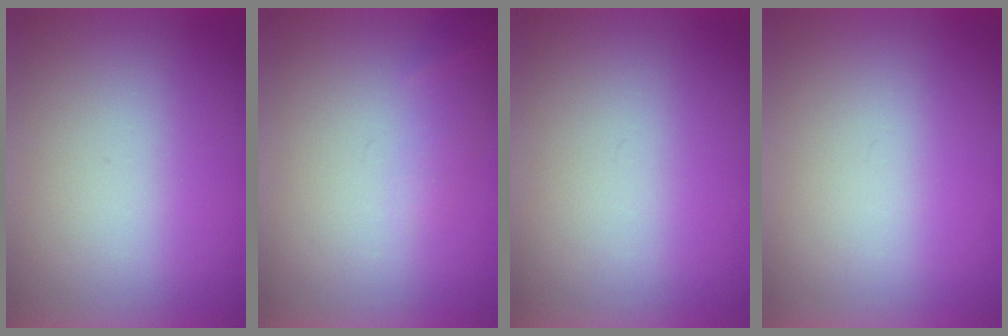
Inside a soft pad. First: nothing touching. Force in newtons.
{"total": 1.3}
{"total": 0.0}
{"total": 0.0}